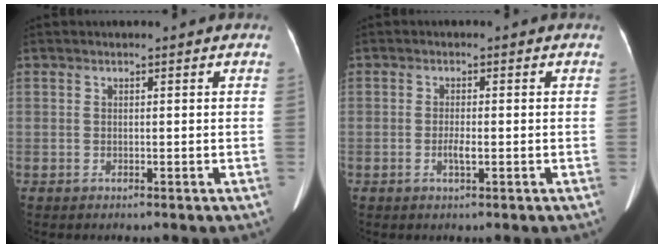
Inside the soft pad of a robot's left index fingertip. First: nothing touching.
{"total": 1.7, "force": [-0.6, 0.3, 1.6], "torque": [-0.033, -0.002, -0.012]}